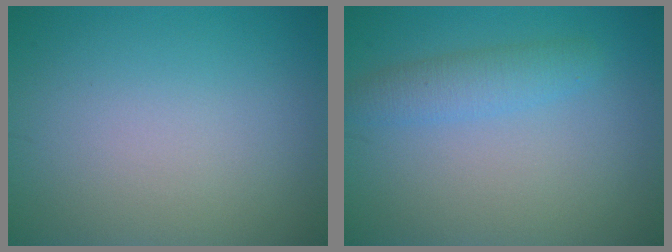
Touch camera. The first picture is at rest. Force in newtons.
{"total": 2.4, "press": 2.4, "slide": 0.1}